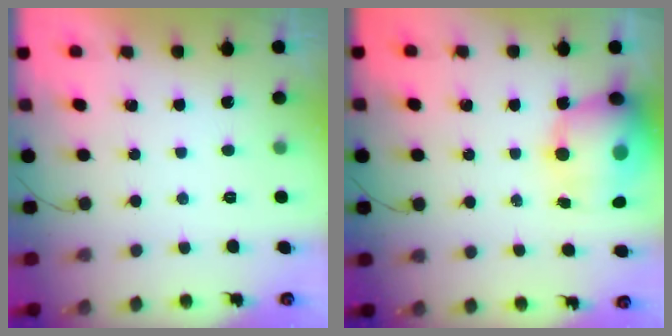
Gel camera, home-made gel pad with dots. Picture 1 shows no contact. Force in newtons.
{"total": 16.6, "press": 16.1, "slide": 4.0}